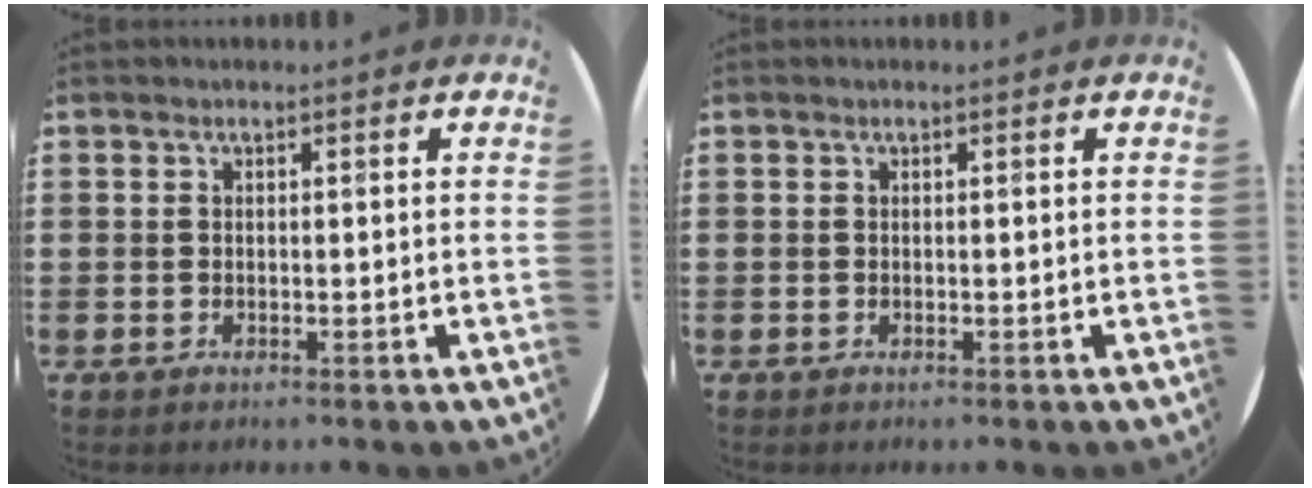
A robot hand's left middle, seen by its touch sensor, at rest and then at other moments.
{"total": 0.0}